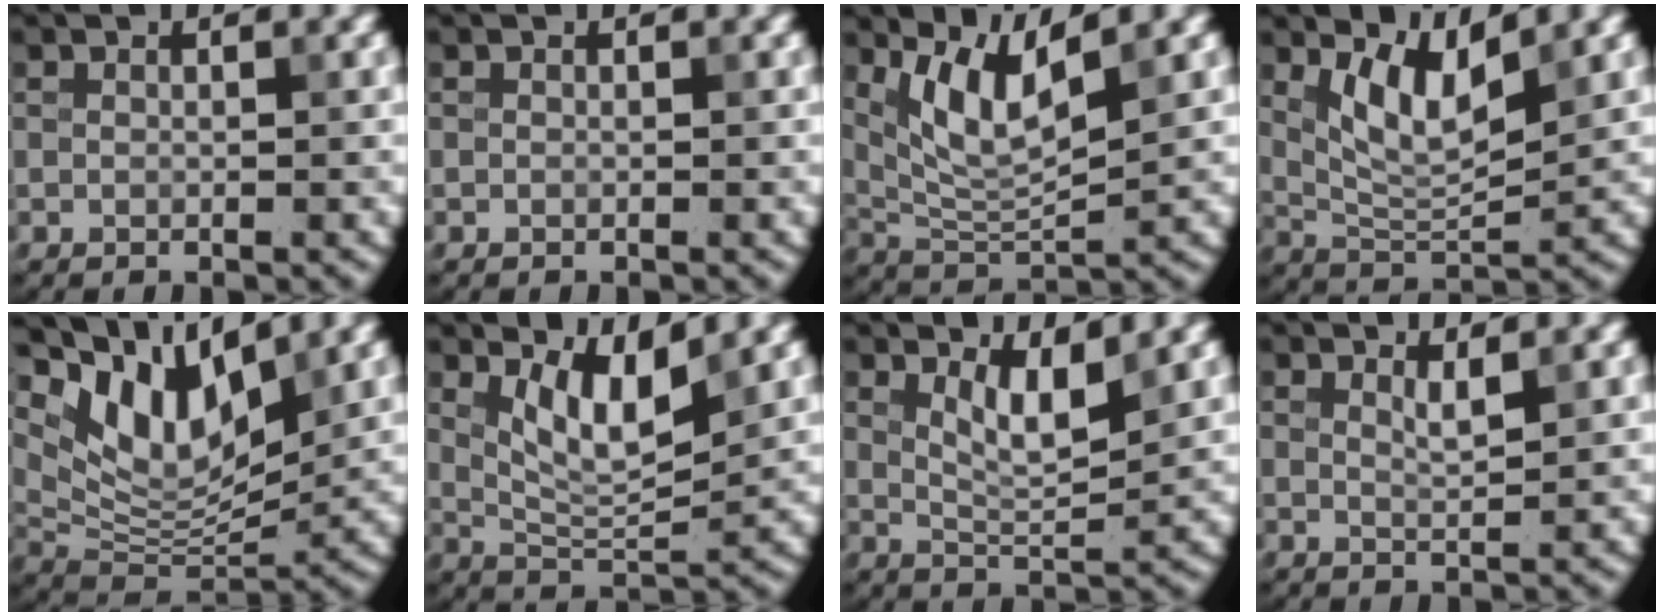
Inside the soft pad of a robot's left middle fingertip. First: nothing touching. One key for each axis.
{"total": 0.0}
{"total": 5.6, "fx": 2.6, "fy": 1.6, "fz": 4.7, "tx": -0.100, "ty": -0.010, "tz": 0.057}
{"total": 4.8, "fx": 2.2, "fy": 1.7, "fz": 3.9, "tx": -0.084, "ty": -0.012, "tz": 0.047}
{"total": 8.6, "fx": 5.0, "fy": 3.7, "fz": 6.0, "tx": -0.112, "ty": -0.006, "tz": 0.092}
{"total": 4.6, "fx": 2.0, "fy": 1.4, "fz": 3.8, "tx": -0.079, "ty": -0.012, "tz": 0.042}
{"total": 3.3, "fx": 1.7, "fy": 0.9, "fz": 2.7, "tx": -0.054, "ty": -0.009, "tz": 0.034}
{"total": 1.3, "fx": 0.8, "fy": 0.2, "fz": 1.0, "tx": -0.021, "ty": -0.005, "tz": 0.013}